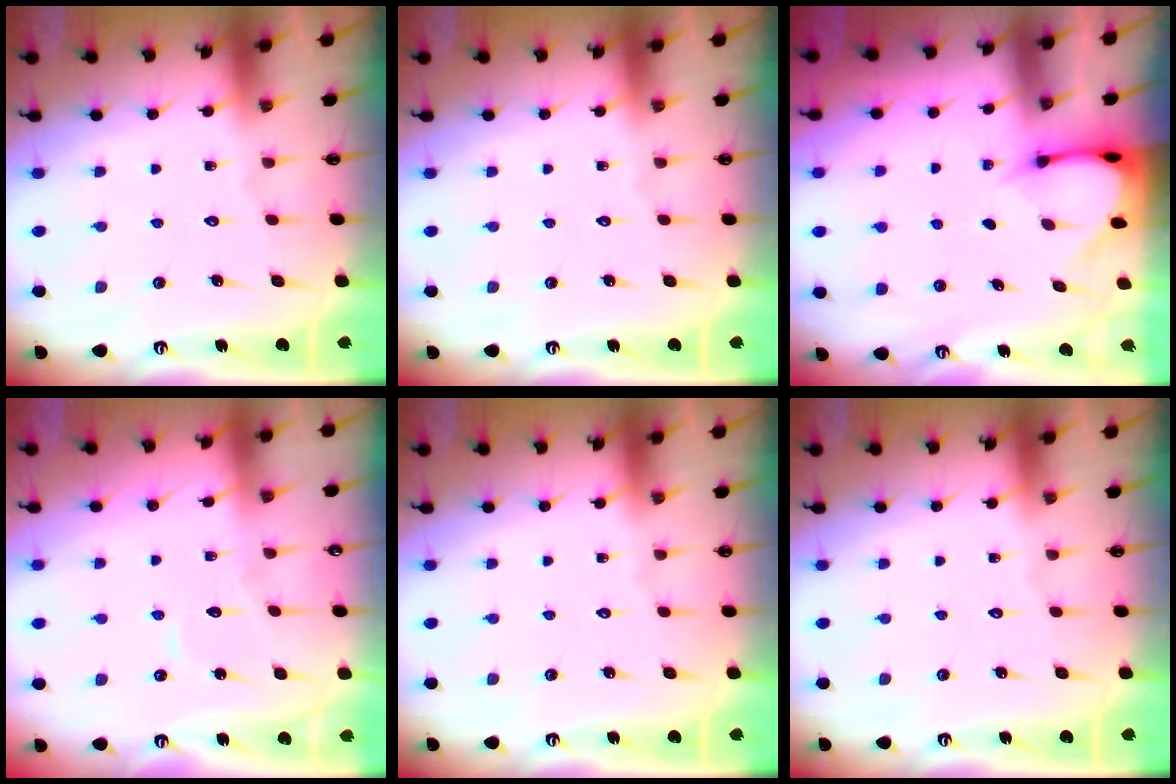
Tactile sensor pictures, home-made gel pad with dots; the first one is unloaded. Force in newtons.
{"total": 0.0}
{"total": 3.2, "press": 3.2, "slide": 0.2}
{"total": 6.8, "press": 6.8, "slide": 0.4}
{"total": 0.0}
{"total": 0.0}